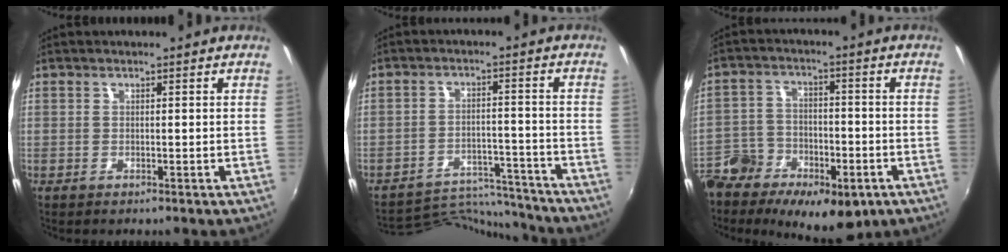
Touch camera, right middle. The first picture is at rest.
{"total": 14.0, "force": [-13.7, 1.8, 2.2], "torque": [-0.056, 0.013, -0.203]}
{"total": 16.5, "force": [-10.4, 9.3, 8.9], "torque": [-0.196, -0.003, -0.170]}